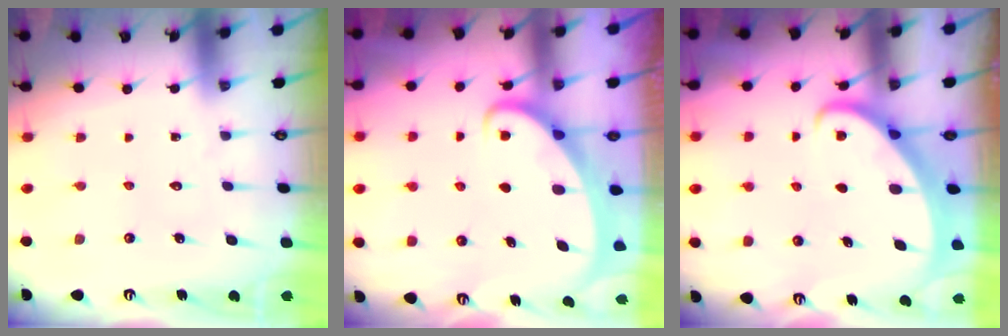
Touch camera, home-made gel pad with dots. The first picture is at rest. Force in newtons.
{"total": 2.4, "press": 2.4, "slide": 0.4}
{"total": 2.7, "press": 2.6, "slide": 0.3}